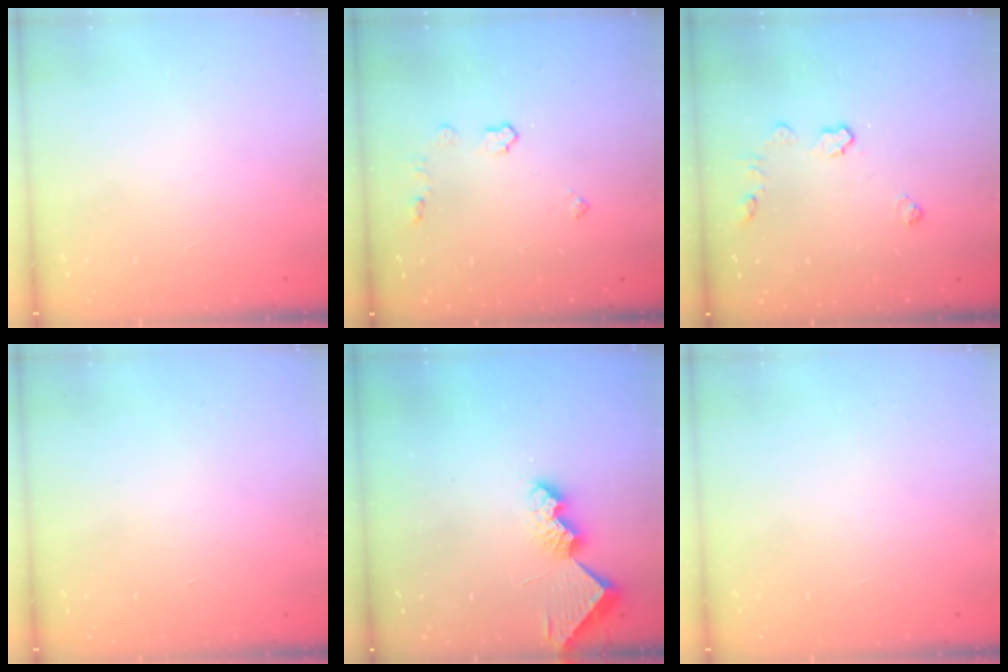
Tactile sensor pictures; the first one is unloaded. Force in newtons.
{"total": 4.1, "press": 4.1, "slide": 0.5}
{"total": 5.8, "press": 5.8, "slide": 0.6}
{"total": 0.0}
{"total": 7.8, "press": 7.8, "slide": 0.9}
{"total": 0.0}